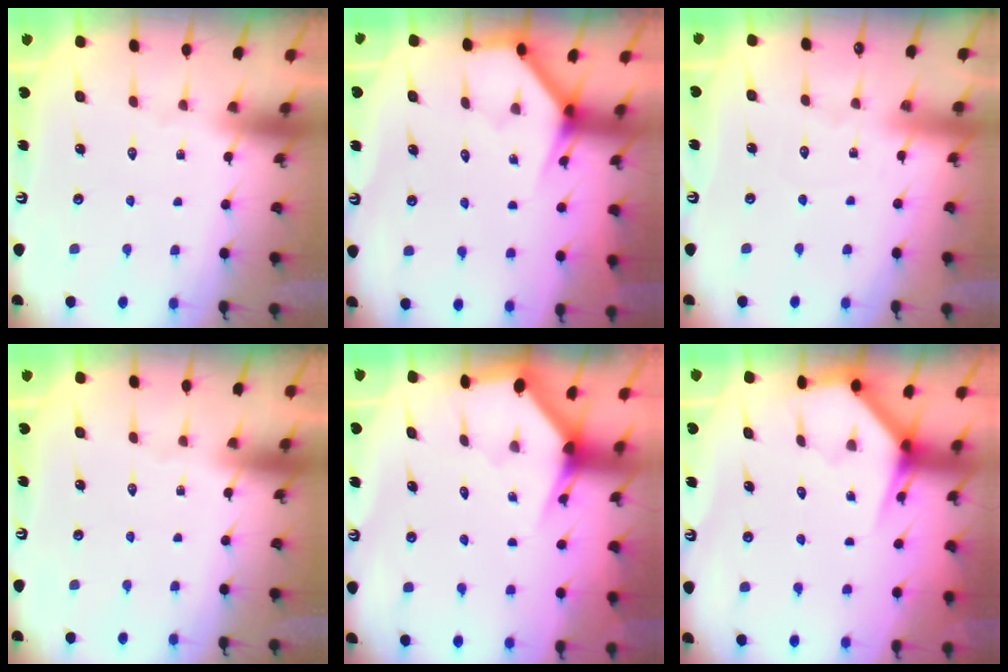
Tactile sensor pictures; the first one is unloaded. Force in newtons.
{"total": 3.9, "press": 3.8, "slide": 0.3}
{"total": 2.6, "press": 2.6, "slide": 0.4}
{"total": 0.0}
{"total": 2.9, "press": 2.9, "slide": 0.2}
{"total": 4.1, "press": 4.1, "slide": 0.3}